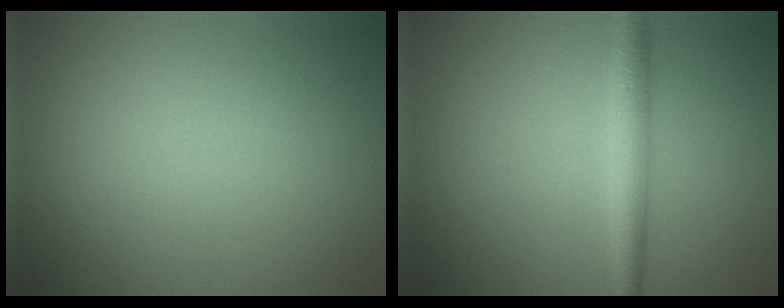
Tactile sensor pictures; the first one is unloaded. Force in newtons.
{"total": 2.7, "press": 2.7, "slide": 0.0}